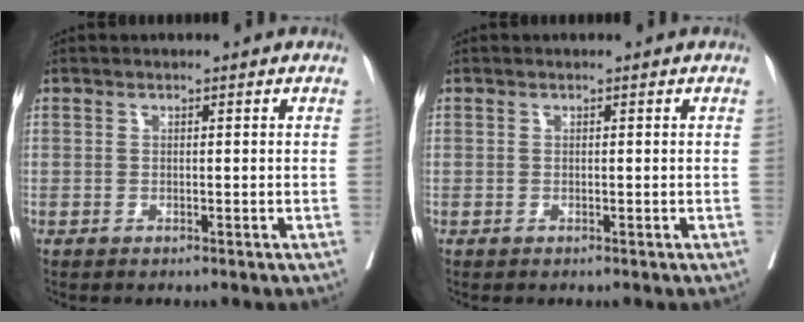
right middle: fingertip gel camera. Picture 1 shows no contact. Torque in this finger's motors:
{"motor_torque": [-0.37, -0.34, 0.10, 0.04]}